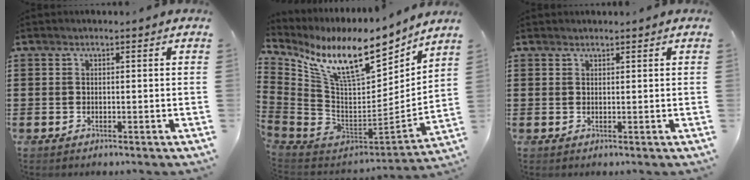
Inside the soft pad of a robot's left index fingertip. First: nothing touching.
{"total": 14.5, "force": [9.7, 4.1, 10.0], "torque": [-0.214, -0.075, 0.164]}
{"total": 0.9, "force": [0.9, 0.2, 0.0], "torque": [-0.002, 0.000, 0.018]}